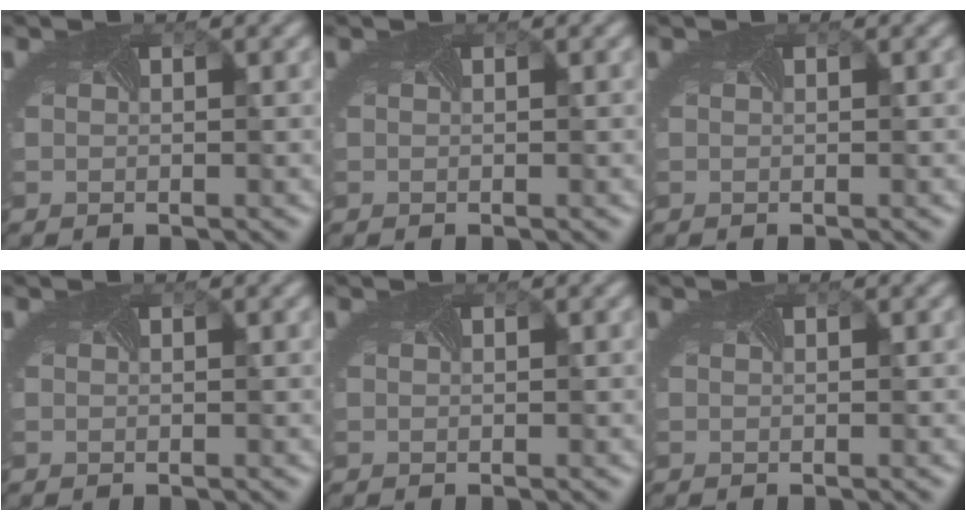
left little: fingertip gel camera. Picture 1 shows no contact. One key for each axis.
{"total": 0.0}
{"total": 0.0}
{"total": 0.0}
{"total": 0.0}
{"total": 0.0}